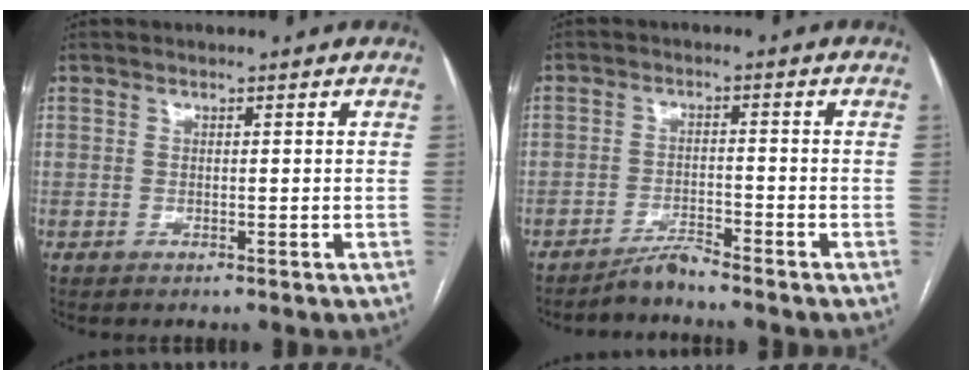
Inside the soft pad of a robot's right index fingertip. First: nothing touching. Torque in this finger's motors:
{"motor_torque": [-0.88, -0.64, -0.12, -0.06]}